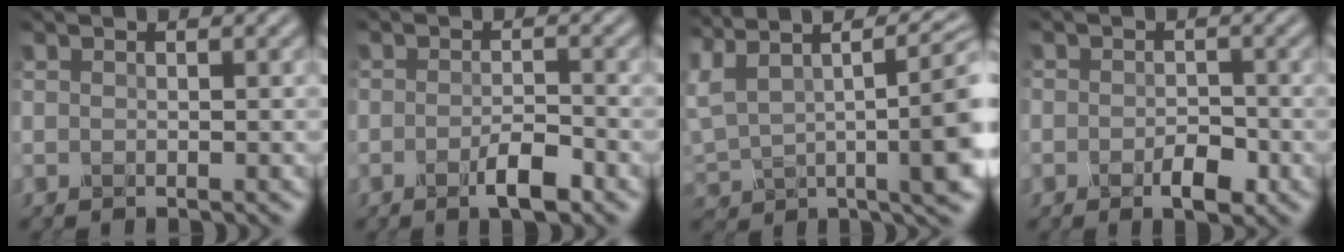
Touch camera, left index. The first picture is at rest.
{"total": 2.8, "force": [-1.5, 1.0, 2.2], "torque": [-0.036, 0.002, -0.028]}
{"total": 13.0, "force": [5.0, 5.0, 10.8], "torque": [-0.211, 0.034, 0.095]}
{"total": 2.8, "force": [-1.2, 1.7, 1.8], "torque": [-0.024, -0.001, -0.023]}